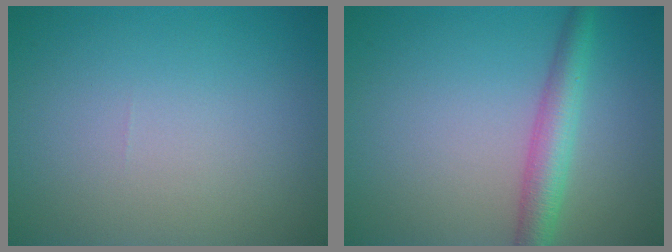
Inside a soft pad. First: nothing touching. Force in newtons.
{"total": 3.6, "press": 3.6, "slide": 0.2}